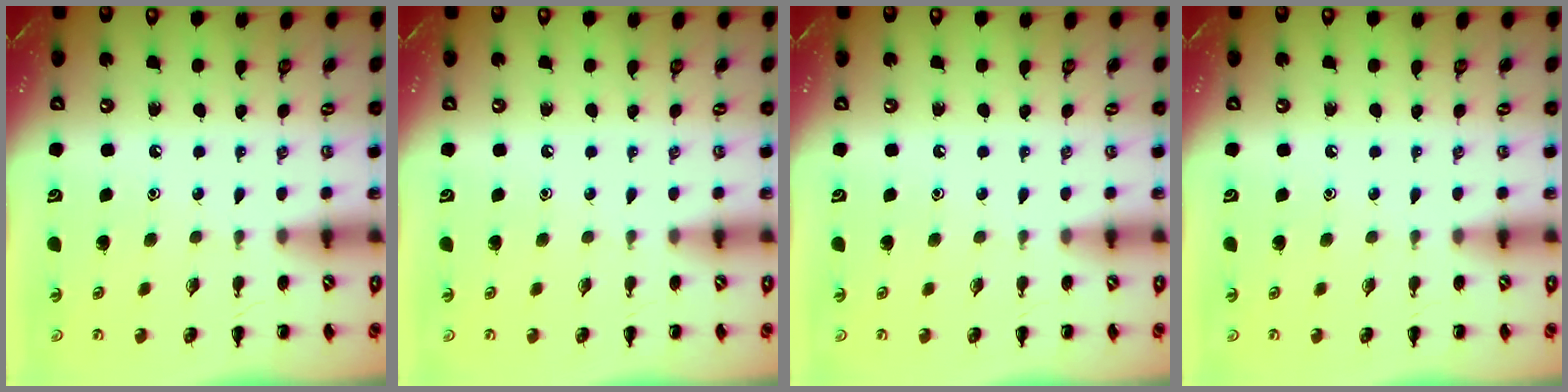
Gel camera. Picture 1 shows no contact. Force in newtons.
{"total": 0.0}
{"total": 0.0}
{"total": 0.0}